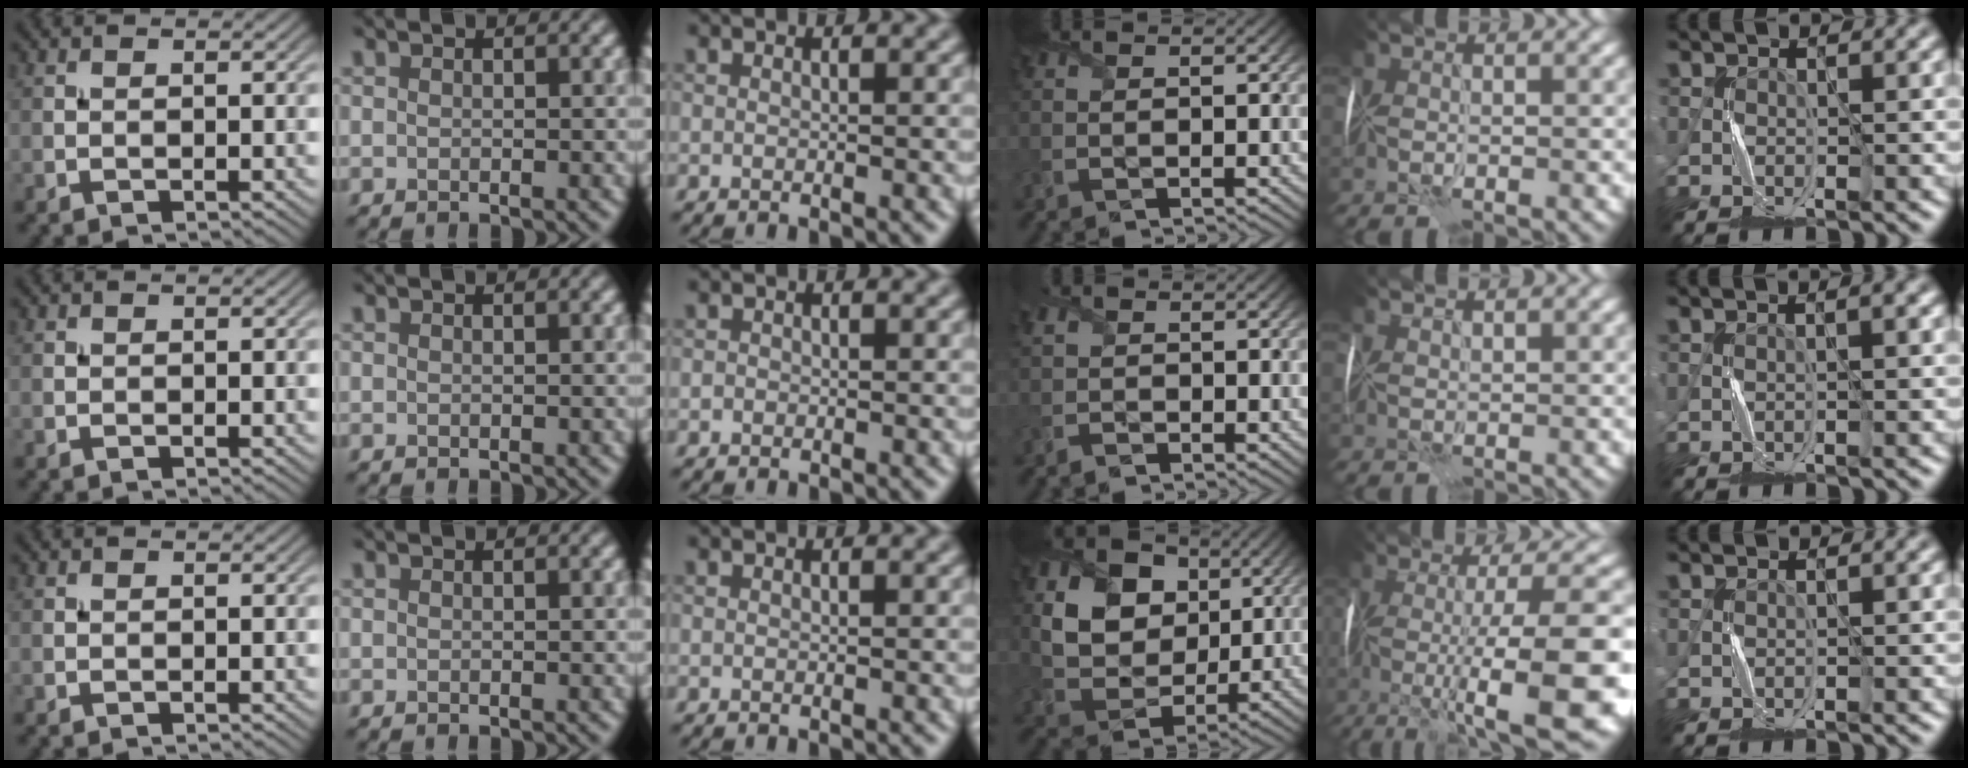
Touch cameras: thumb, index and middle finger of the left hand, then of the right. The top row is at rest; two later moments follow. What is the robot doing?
{"motion": "fold", "object": "handkerchief"}